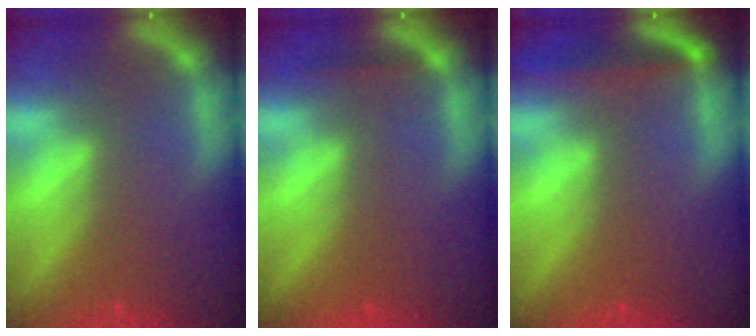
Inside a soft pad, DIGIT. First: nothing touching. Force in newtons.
{"total": 0.9}
{"total": 3.4}